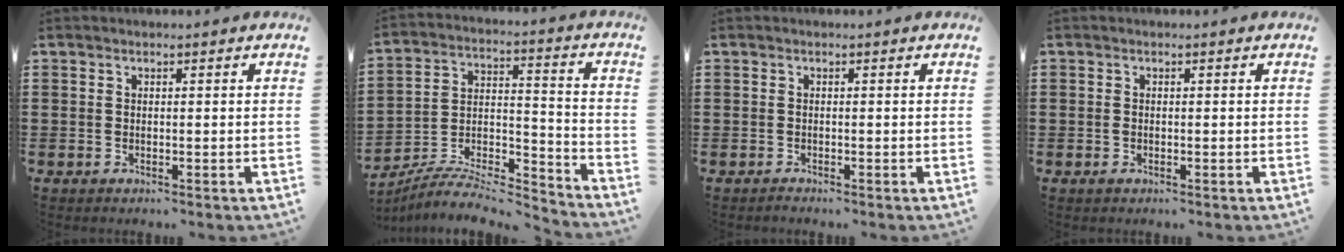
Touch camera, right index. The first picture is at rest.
{"total": 7.2, "force": [-6.8, 1.0, 1.9], "torque": [-0.033, -0.001, -0.137]}
{"total": 0.6, "force": [-0.5, 0.0, -0.1], "torque": [0.000, -0.002, -0.011]}
{"total": 0.6, "force": [-0.3, 0.4, 0.3], "torque": [-0.007, 0.001, -0.006]}